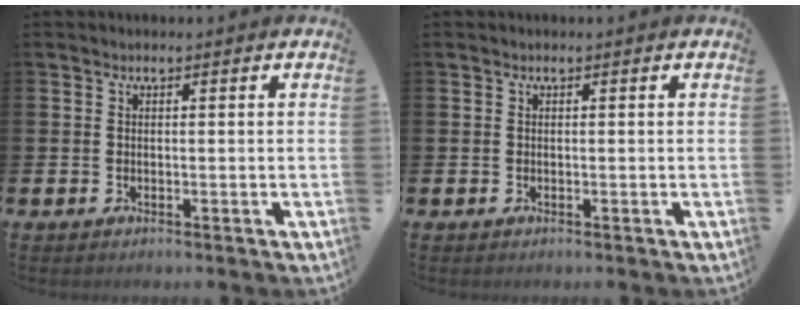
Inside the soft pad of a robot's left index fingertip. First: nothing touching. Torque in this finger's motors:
{"motor_torque": [-0.02, 0.02, 0.00, 0.00]}